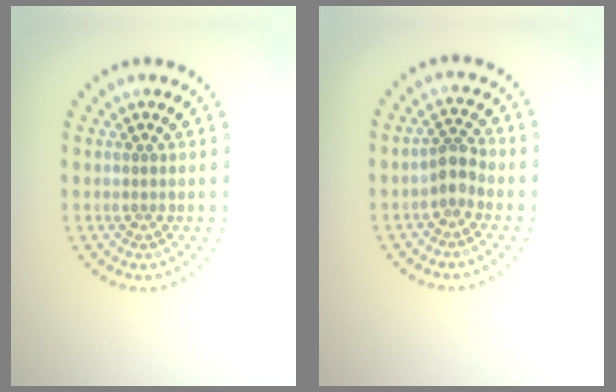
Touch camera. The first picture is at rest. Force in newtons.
{"total": 1.8, "press": 1.5, "slide": 1.0}